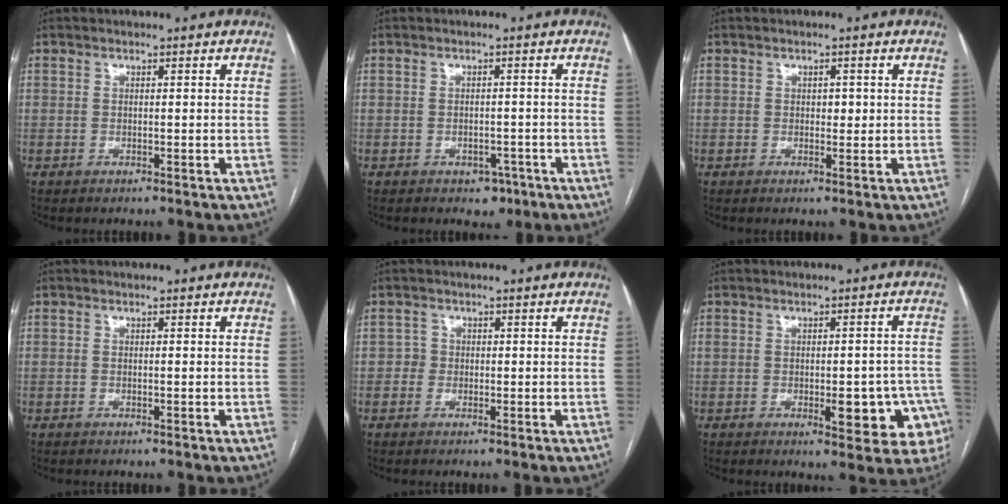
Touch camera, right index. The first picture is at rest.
{"total": 2.8, "force": [-1.6, 1.9, 1.1], "torque": [-0.005, 0.005, -0.014]}
{"total": 1.5, "force": [0.2, 0.9, 1.1], "torque": [-0.011, 0.001, 0.002]}
{"total": 0.0}
{"total": 1.3, "force": [-0.2, 1.3, 0.1], "torque": [0.009, 0.006, -0.007]}
{"total": 10.1, "force": [-3.4, 3.8, 8.7], "torque": [-0.085, 0.021, -0.035]}